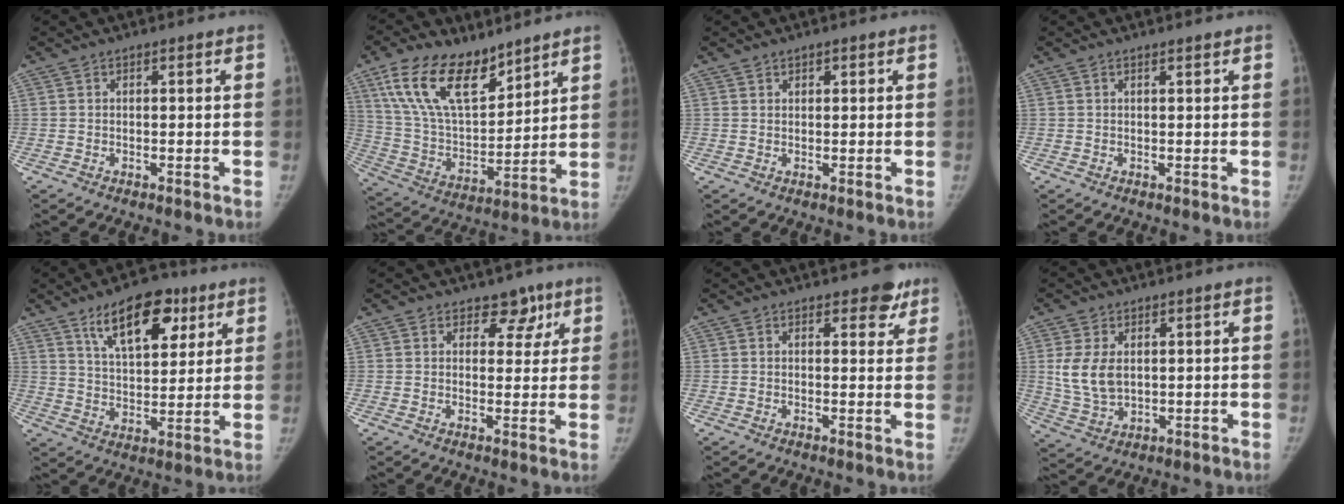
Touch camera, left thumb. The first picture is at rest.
{"total": 19.0, "force": [12.0, 9.2, 11.4], "torque": [-0.173, -0.055, 0.236]}
{"total": 1.4, "force": [0.9, 0.9, 0.5], "torque": [0.007, -0.003, 0.011]}
{"total": 0.7, "force": [0.6, 0.1, 0.3], "torque": [-0.004, -0.004, 0.013]}
{"total": 14.5, "force": [8.1, 7.2, 9.7], "torque": [-0.111, -0.035, 0.134]}
{"total": 4.9, "force": [3.1, 3.4, 1.7], "torque": [0.018, -0.013, 0.040]}
{"total": 4.1, "force": [2.9, 2.2, 2.0], "torque": [0.010, -0.013, 0.033]}
{"total": 8.1, "force": [1.5, 5.3, 5.9], "torque": [-0.107, -0.009, 0.043]}